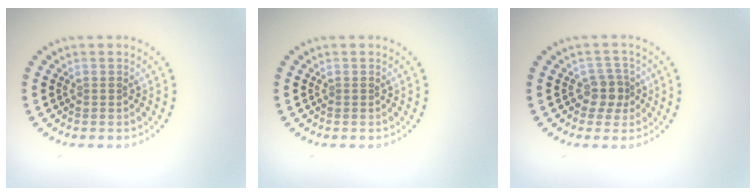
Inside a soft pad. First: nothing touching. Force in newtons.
{"total": 0.0}
{"total": 2.3, "press": 1.8, "slide": 1.4}